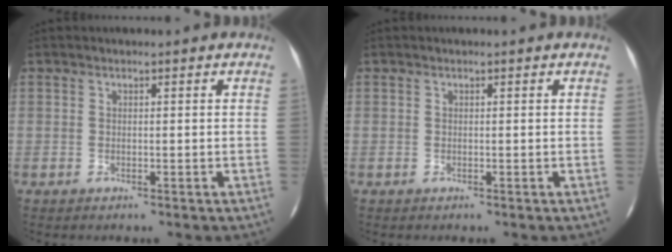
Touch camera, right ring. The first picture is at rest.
{"total": 0.0}